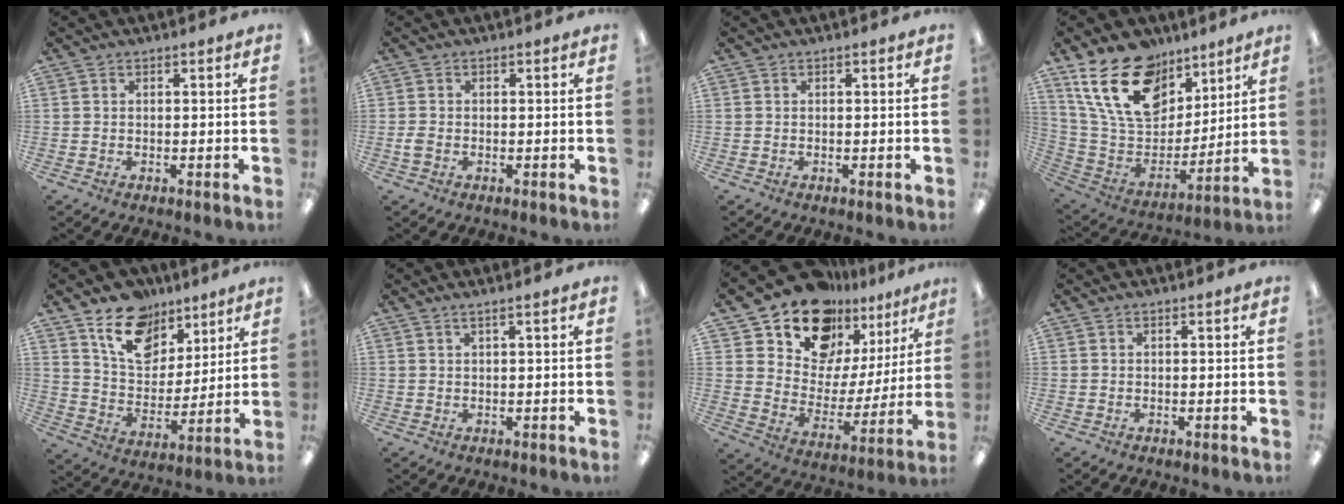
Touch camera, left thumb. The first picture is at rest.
{"total": 1.7, "force": [-0.6, 1.3, 0.8], "torque": [-0.015, 0.003, -0.010]}
{"total": 0.0}
{"total": 21.5, "force": [12.3, 13.6, 11.4], "torque": [-0.227, -0.057, 0.227]}
{"total": 14.9, "force": [9.6, 9.9, 5.6], "torque": [-0.087, -0.050, 0.180]}
{"total": 1.2, "force": [0.8, -0.1, 0.9], "torque": [-0.016, -0.001, 0.015]}
{"total": 17.2, "force": [14.1, 8.8, 4.3], "torque": [-0.093, -0.115, 0.253]}
{"total": 0.0}